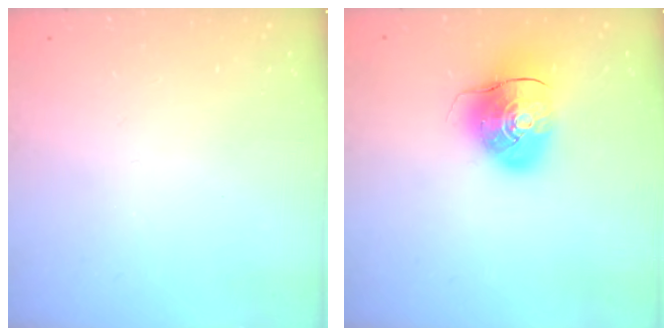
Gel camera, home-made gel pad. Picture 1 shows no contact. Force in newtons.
{"total": 10.6, "press": 10.5, "slide": 1.8}